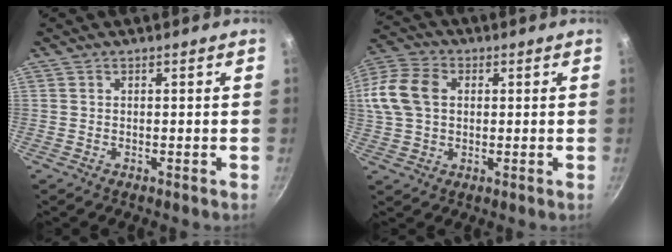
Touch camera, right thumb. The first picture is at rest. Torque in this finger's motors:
{"motor_torque": [-0.25, 0.46, 0.22, -0.18, 0.15]}